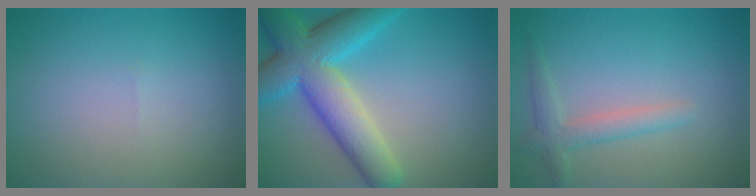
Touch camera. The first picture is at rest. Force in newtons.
{"total": 9.0, "press": 9.0, "slide": 0.7}
{"total": 2.3, "press": 2.3, "slide": 0.2}